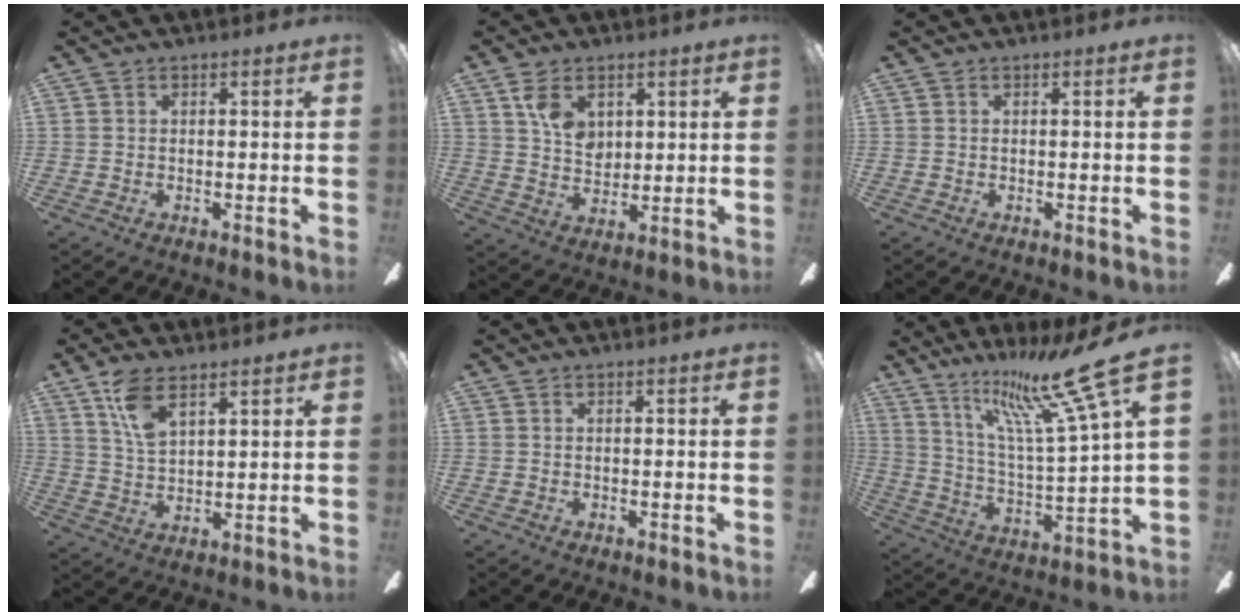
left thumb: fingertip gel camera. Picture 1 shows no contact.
{"total": 8.2, "force": [3.9, 5.6, 4.4], "torque": [-0.068, -0.006, 0.071]}
{"total": 0.0}
{"total": 8.8, "force": [5.9, 3.4, 5.6], "torque": [-0.115, -0.014, 0.108]}
{"total": 0.0}
{"total": 21.4, "force": [16.2, 2.4, 13.7], "torque": [-0.252, -0.091, 0.256]}